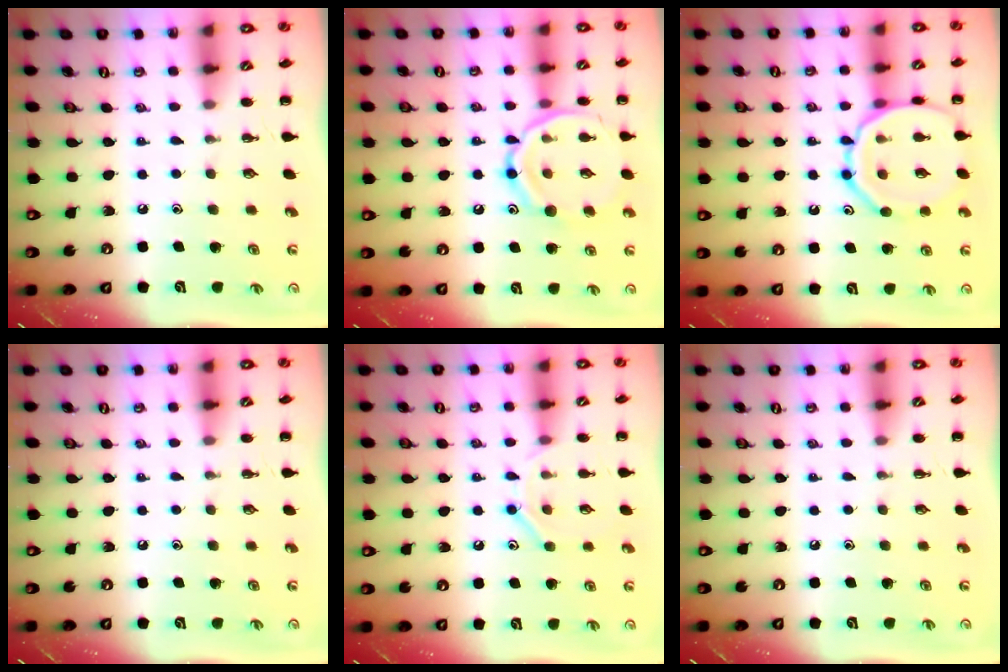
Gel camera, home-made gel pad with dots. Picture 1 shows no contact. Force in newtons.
{"total": 14.2, "press": 14.2, "slide": 1.4}
{"total": 14.3, "press": 14.3, "slide": 1.0}
{"total": 0.0}
{"total": 9.6, "press": 9.6, "slide": 0.5}
{"total": 0.0}